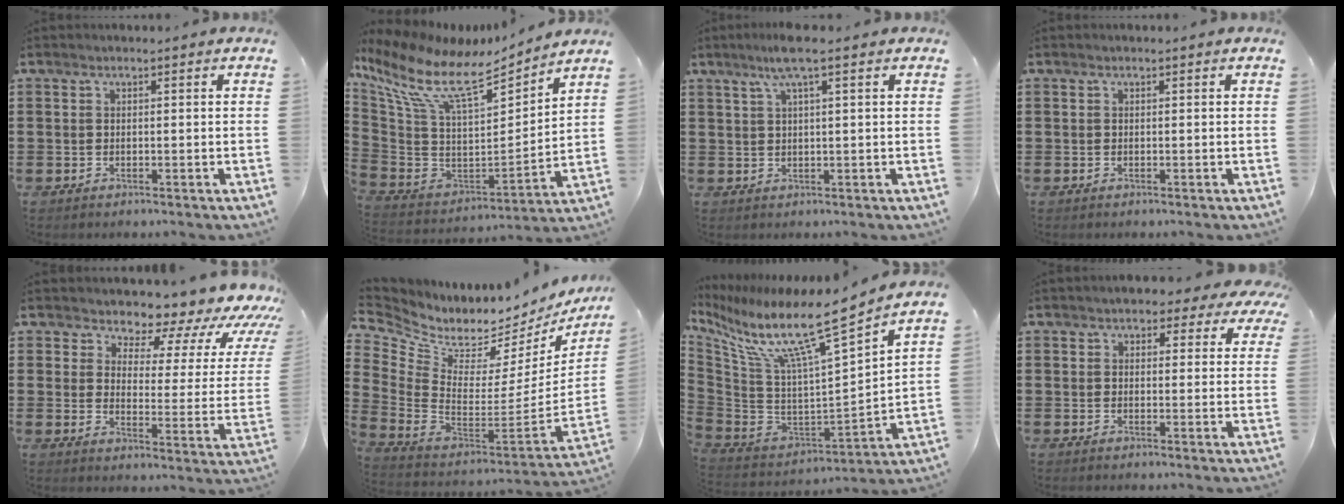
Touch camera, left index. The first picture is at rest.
{"total": 11.5, "force": [8.2, 3.5, 7.3], "torque": [-0.180, -0.064, 0.140]}
{"total": 4.4, "force": [2.3, -0.2, 3.7], "torque": [-0.077, 0.003, 0.040]}
{"total": 0.0}
{"total": 6.0, "force": [5.3, 2.0, 2.0], "torque": [-0.047, -0.051, 0.085]}
{"total": 3.4, "force": [2.8, 1.8, 0.6], "torque": [-0.045, -0.054, 0.042]}
{"total": 11.9, "force": [8.1, 0.8, 8.7], "torque": [-0.179, -0.067, 0.126]}
{"total": 3.4, "force": [2.8, 1.3, 1.5], "torque": [-0.025, -0.009, 0.047]}